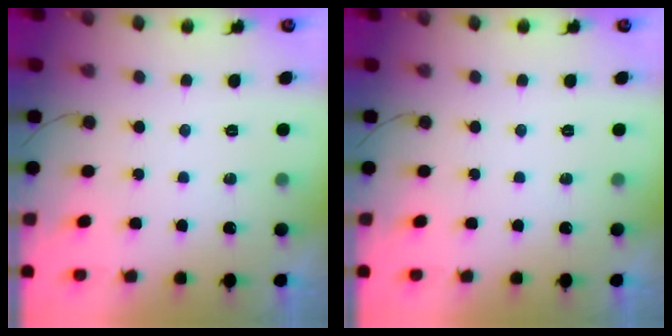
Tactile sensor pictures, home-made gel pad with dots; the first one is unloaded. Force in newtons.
{"total": 0.0}